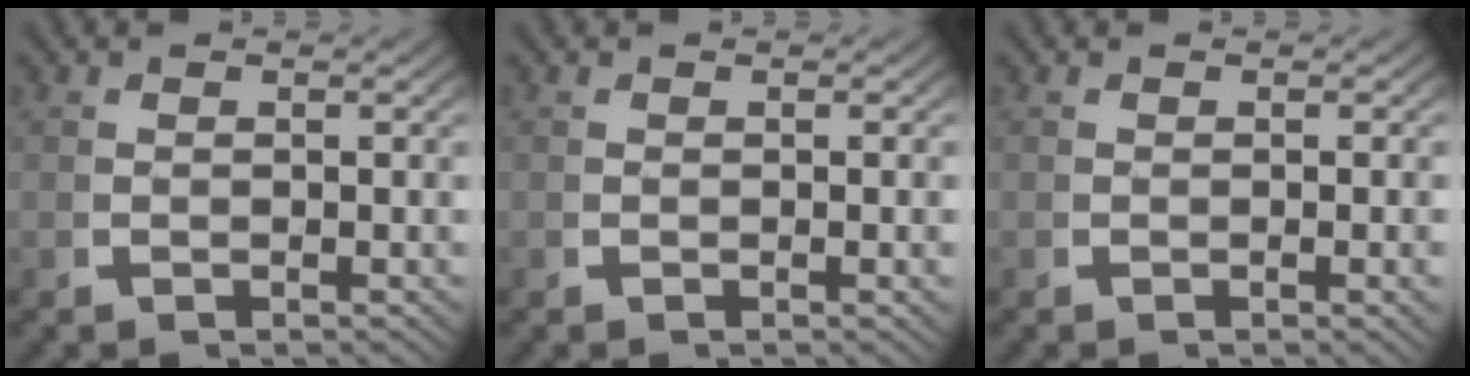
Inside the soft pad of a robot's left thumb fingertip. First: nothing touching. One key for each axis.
{"total": 0.5, "fx": -0.1, "fy": 0.0, "fz": 0.5, "tx": -0.008, "ty": -0.001, "tz": -0.001}
{"total": 0.9, "fx": -0.1, "fy": 0.0, "fz": 0.8, "tx": -0.013, "ty": 0.000, "tz": -0.003}